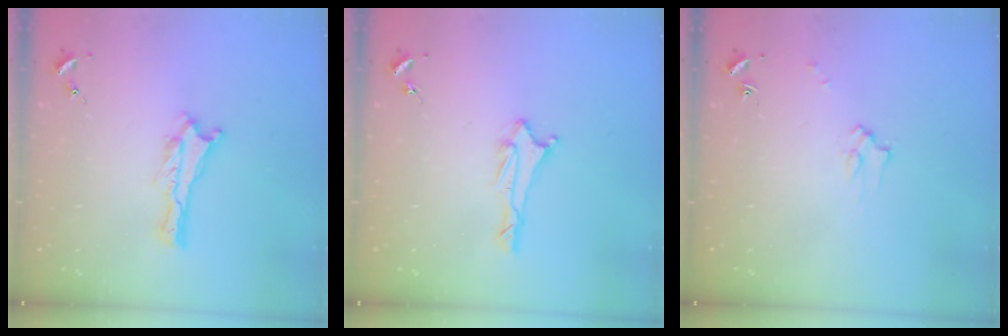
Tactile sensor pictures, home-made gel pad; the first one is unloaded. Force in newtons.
{"total": 1.7, "press": 1.6, "slide": 0.6}
{"total": 2.2, "press": 2.2, "slide": 0.2}